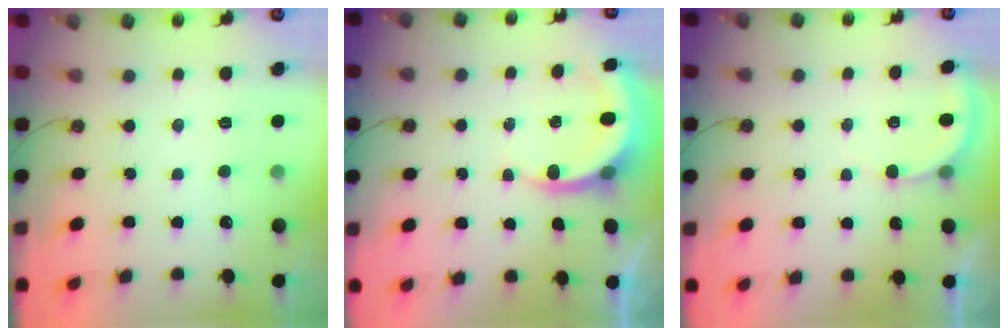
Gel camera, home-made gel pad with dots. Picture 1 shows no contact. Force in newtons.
{"total": 4.8, "press": 4.7, "slide": 0.6}
{"total": 3.3, "press": 3.2, "slide": 0.5}